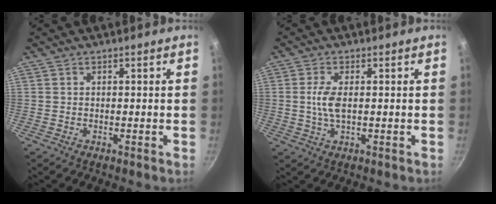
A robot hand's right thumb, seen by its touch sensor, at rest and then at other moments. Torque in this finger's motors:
{"motor_torque": [0.50, 0.28, 0.71, -0.47, 0.22]}